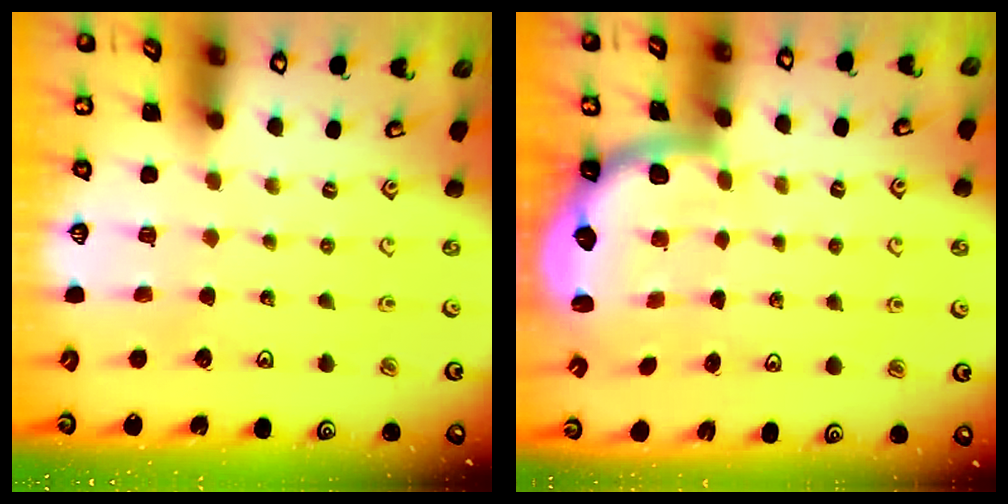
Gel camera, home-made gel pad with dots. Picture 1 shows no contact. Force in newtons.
{"total": 2.3, "press": 1.9, "slide": 1.3}